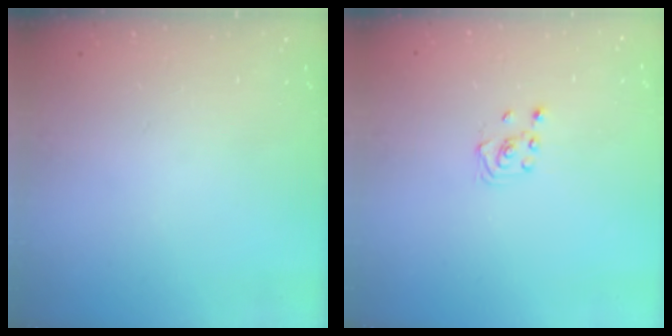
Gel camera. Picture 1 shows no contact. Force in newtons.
{"total": 1.9, "press": 1.8, "slide": 0.6}